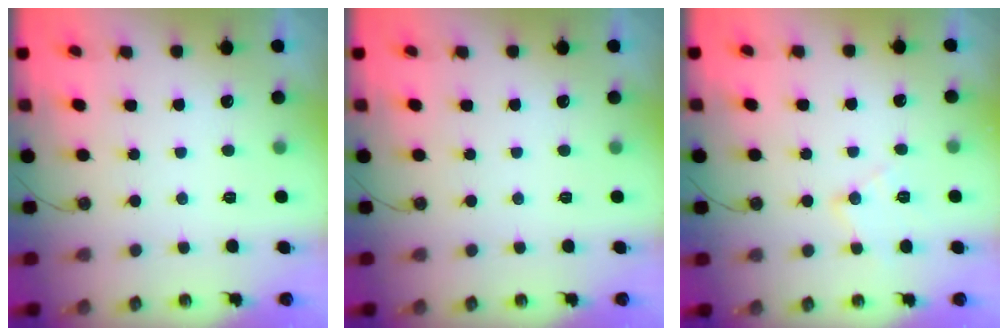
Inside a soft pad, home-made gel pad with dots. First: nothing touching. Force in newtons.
{"total": 0.0}
{"total": 9.6, "press": 9.6, "slide": 0.6}